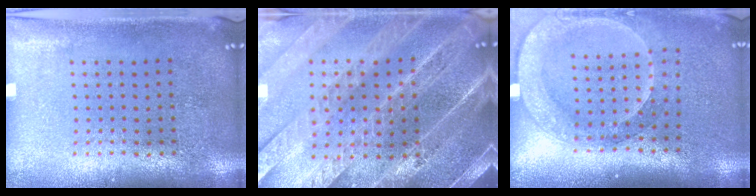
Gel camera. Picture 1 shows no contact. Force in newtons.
{"total": 5.1, "press": 4.4, "slide": 2.6}
{"total": 2.3, "press": 1.8, "slide": 1.4}